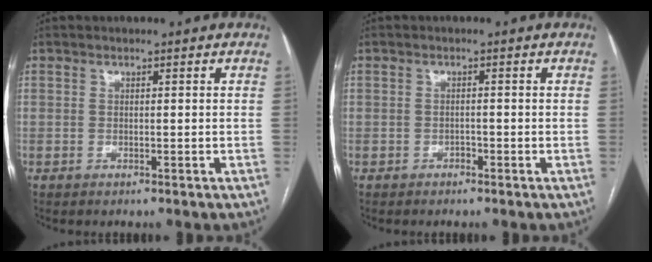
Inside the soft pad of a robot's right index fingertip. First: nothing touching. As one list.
[{"total": 0.8, "force": [-0.6, 0.5, 0.4], "torque": [-0.007, 0.002, -0.010]}]